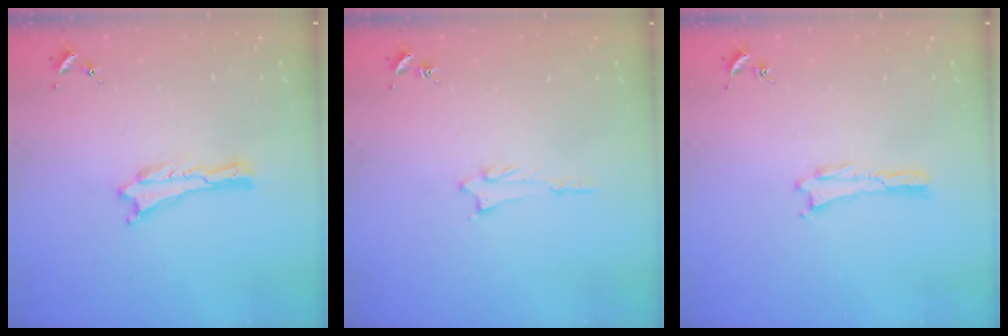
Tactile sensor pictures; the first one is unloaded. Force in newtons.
{"total": 1.2, "press": 1.2, "slide": 0.1}
{"total": 0.0}